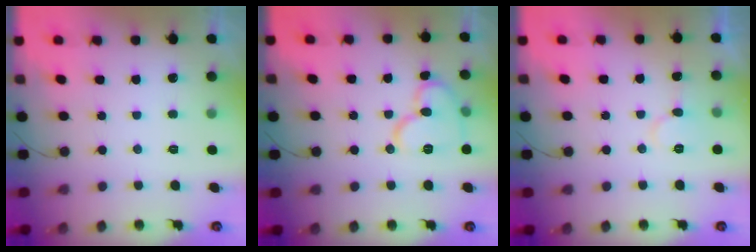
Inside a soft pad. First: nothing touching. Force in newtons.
{"total": 12.0, "press": 11.9, "slide": 0.9}
{"total": 6.9, "press": 6.9, "slide": 0.3}